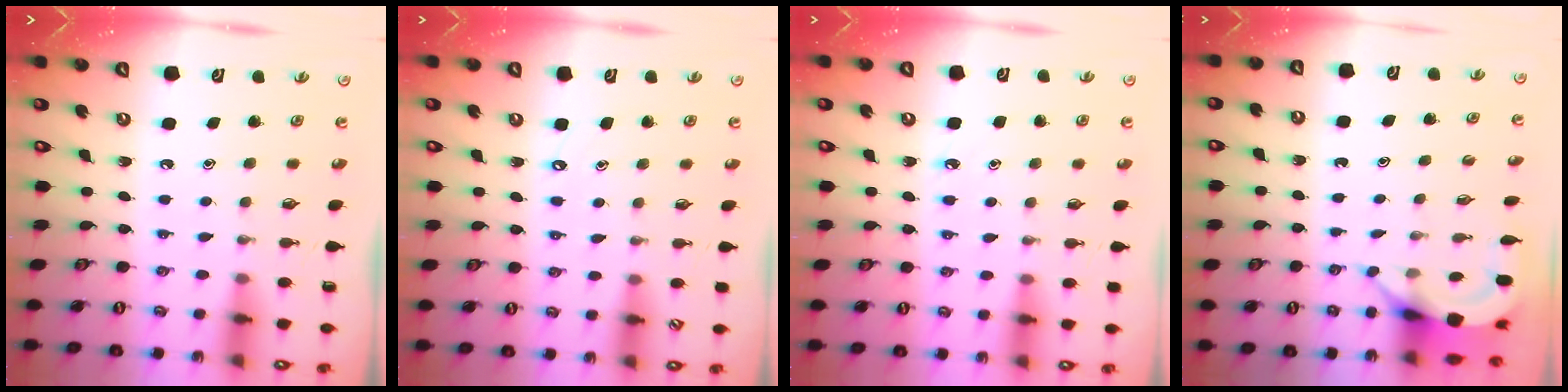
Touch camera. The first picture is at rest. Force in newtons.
{"total": 3.6, "press": 3.6, "slide": 0.3}
{"total": 4.5, "press": 4.5, "slide": 0.4}
{"total": 4.0, "press": 4.0, "slide": 0.5}